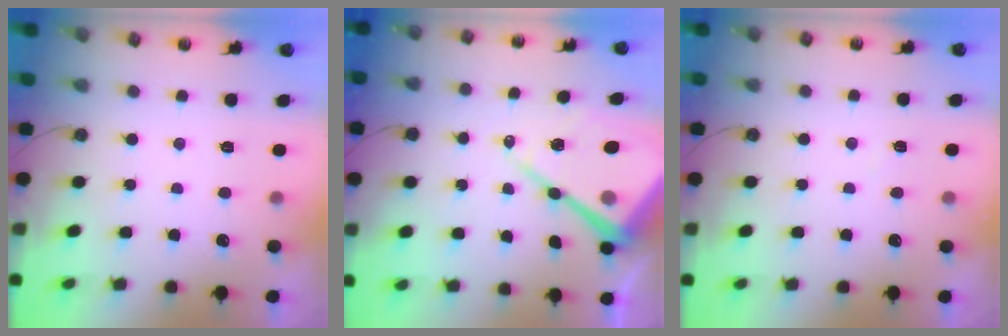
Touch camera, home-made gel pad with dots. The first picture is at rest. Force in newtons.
{"total": 18.7, "press": 18.6, "slide": 1.8}
{"total": 3.8, "press": 3.8, "slide": 0.6}